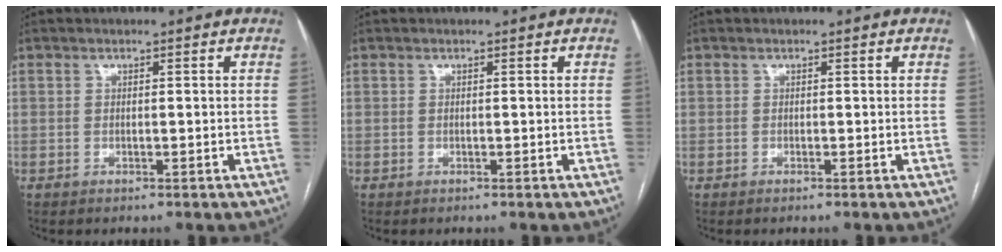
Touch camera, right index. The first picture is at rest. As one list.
[{"total": 0.0}, {"total": 0.0}]